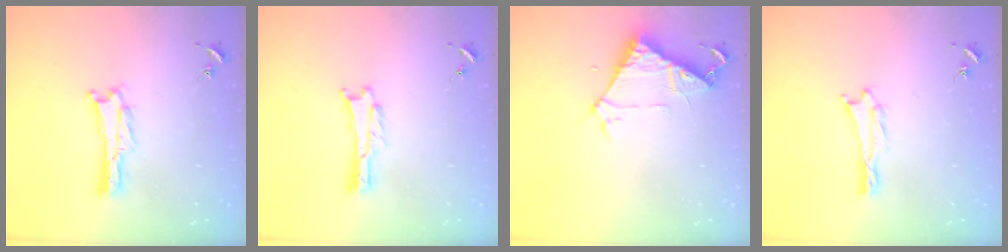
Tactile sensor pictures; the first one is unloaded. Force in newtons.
{"total": 0.0}
{"total": 6.5, "press": 6.5, "slide": 0.5}
{"total": 1.0, "press": 1.0, "slide": 0.2}